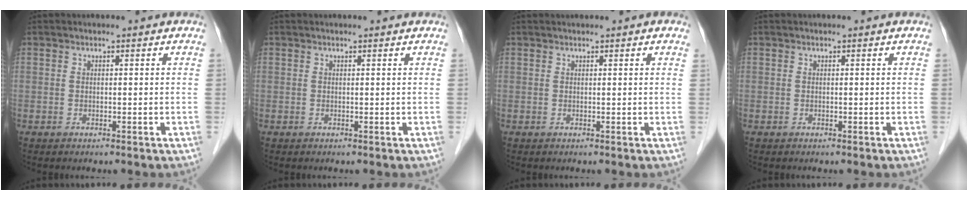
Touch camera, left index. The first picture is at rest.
{"total": 0.7, "force": [0.6, 0.0, 0.2], "torque": [-0.009, 0.005, 0.008]}
{"total": 1.7, "force": [1.3, 0.0, 1.0], "torque": [-0.009, 0.020, 0.019]}
{"total": 0.0}